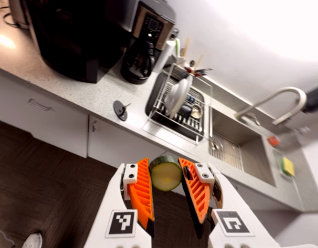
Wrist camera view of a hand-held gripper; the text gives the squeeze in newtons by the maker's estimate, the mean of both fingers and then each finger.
{"total": 9.5, "left": 9.5, "right": 9.4}